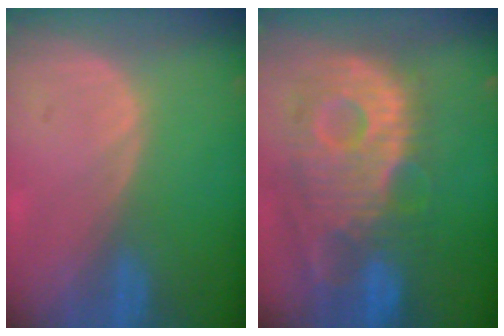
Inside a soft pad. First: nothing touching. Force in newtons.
{"total": 13.0, "press": 11.3, "slide": 6.4}